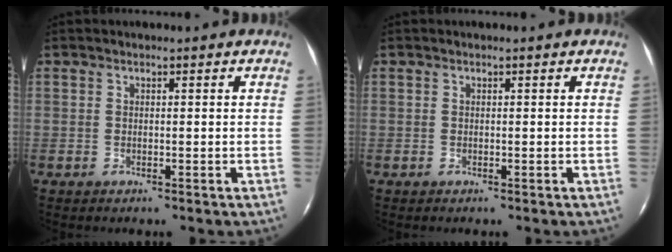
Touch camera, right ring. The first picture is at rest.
{"total": 0.0}